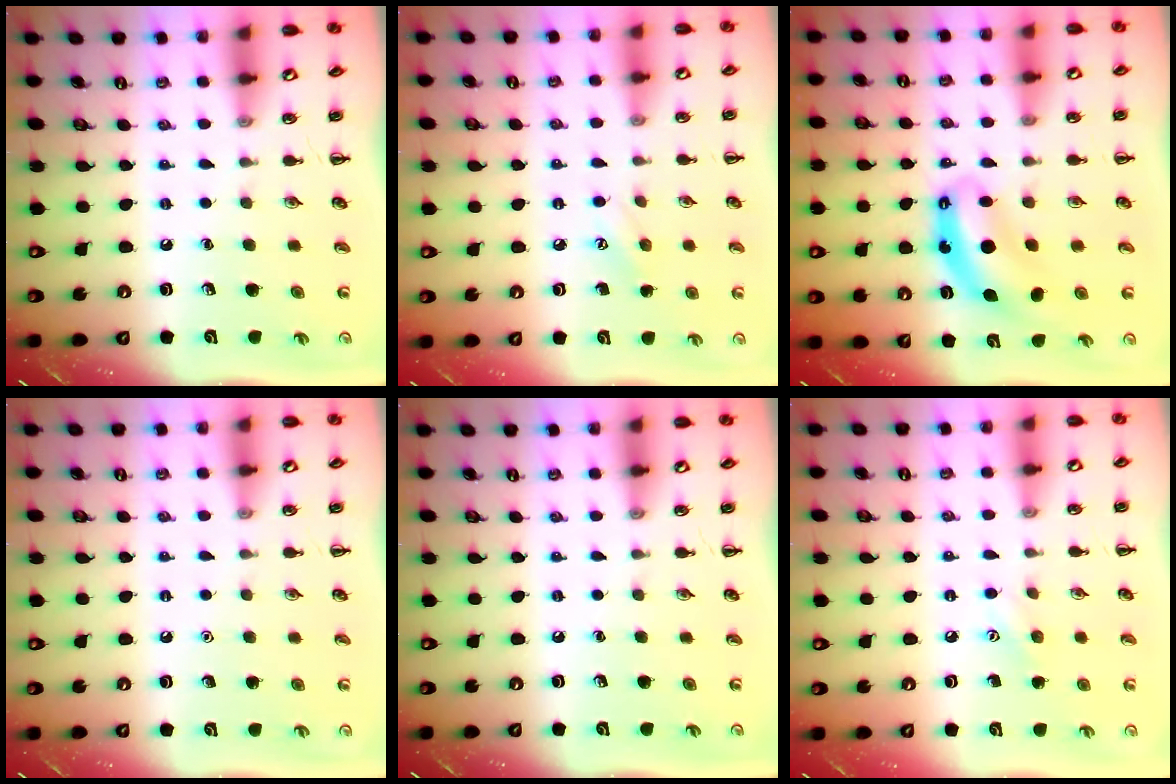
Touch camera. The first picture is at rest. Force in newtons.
{"total": 5.6, "press": 5.4, "slide": 1.5}
{"total": 7.2, "press": 7.2, "slide": 0.9}
{"total": 1.6, "press": 1.6, "slide": 0.1}
{"total": 0.0}
{"total": 6.5, "press": 6.3, "slide": 1.7}